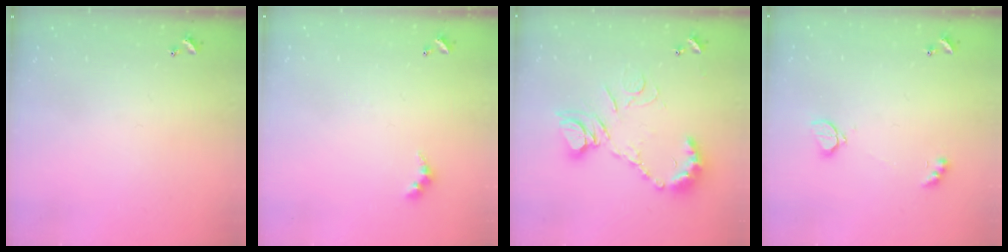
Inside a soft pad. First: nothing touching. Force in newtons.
{"total": 2.4, "press": 2.4, "slide": 0.5}
{"total": 14.6, "press": 14.4, "slide": 1.8}
{"total": 2.4, "press": 2.3, "slide": 0.8}